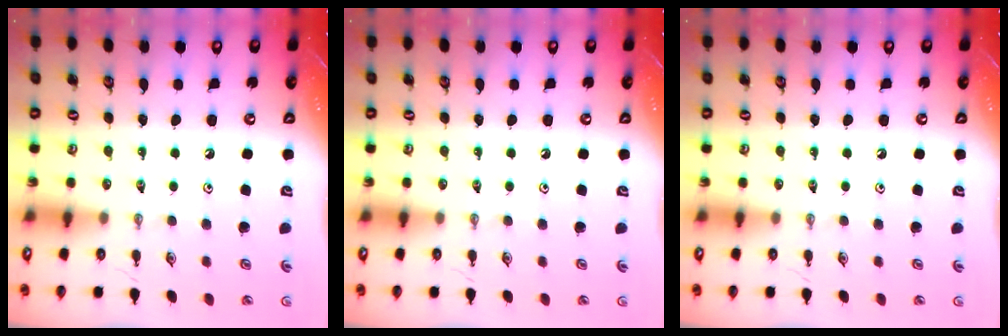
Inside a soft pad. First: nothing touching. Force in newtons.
{"total": 0.0}
{"total": 0.0}